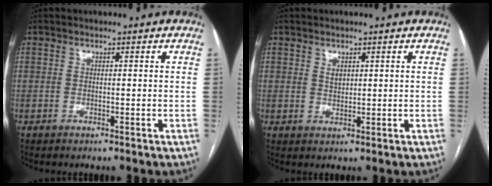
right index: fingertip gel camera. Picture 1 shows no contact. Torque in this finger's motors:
{"motor_torque": [0.07, 0.04, 0.00, 0.02]}